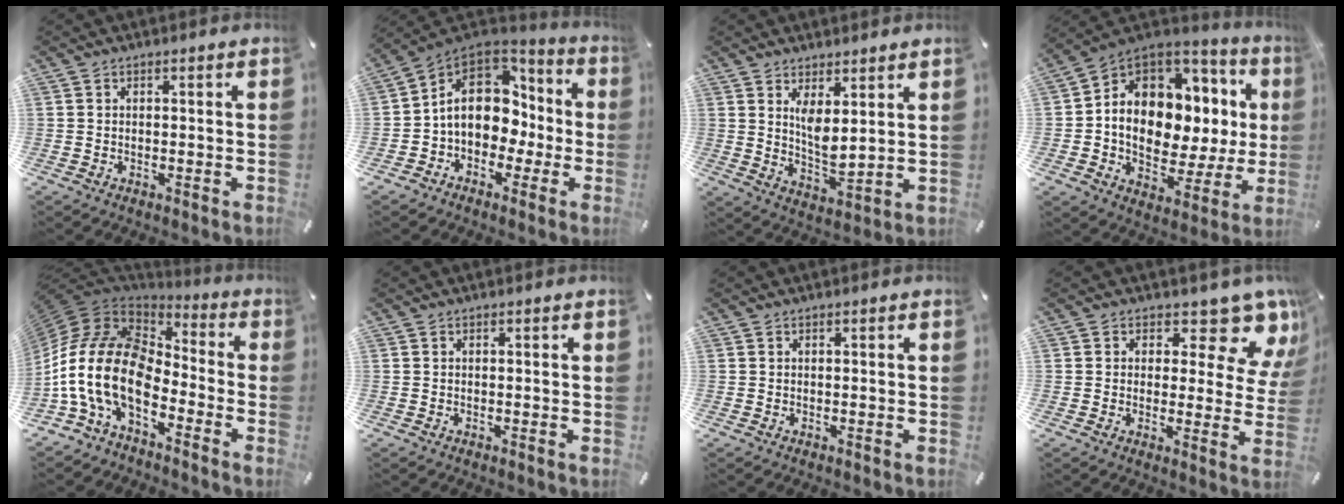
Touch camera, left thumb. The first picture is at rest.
{"total": 14.1, "force": [0.5, 11.4, 8.2], "torque": [-0.144, 0.001, 0.012]}
{"total": 6.4, "force": [4.0, 2.7, 4.3], "torque": [-0.081, -0.031, 0.067]}
{"total": 13.1, "force": [1.2, 9.9, 8.6], "torque": [-0.137, -0.030, 0.019]}
{"total": 18.6, "force": [-7.2, 11.0, 13.1], "torque": [-0.295, 0.021, -0.134]}
{"total": 0.0}
{"total": 0.0}
{"total": 10.7, "force": [7.0, 4.9, 6.5], "torque": [-0.073, -0.056, 0.118]}